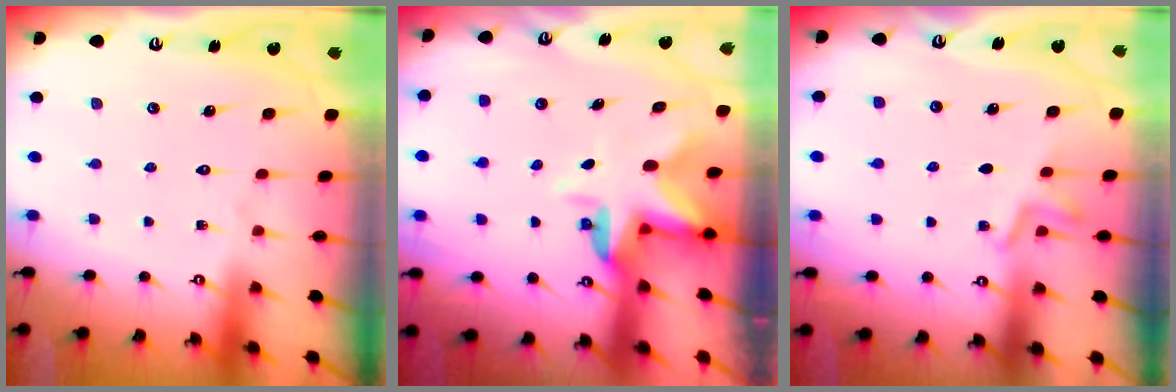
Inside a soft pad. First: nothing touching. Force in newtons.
{"total": 5.1, "press": 5.1, "slide": 0.6}
{"total": 4.3, "press": 4.0, "slide": 1.6}